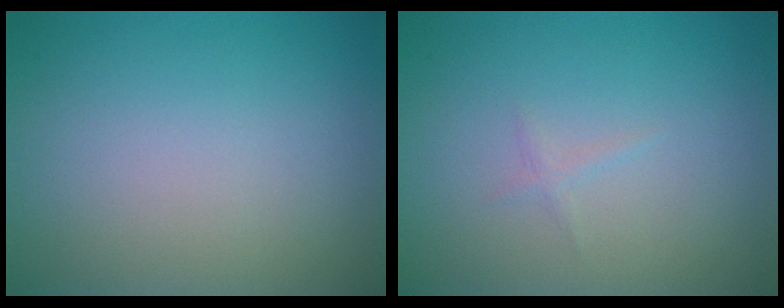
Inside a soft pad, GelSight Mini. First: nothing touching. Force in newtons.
{"total": 0.5, "press": 0.5, "slide": 0.0}